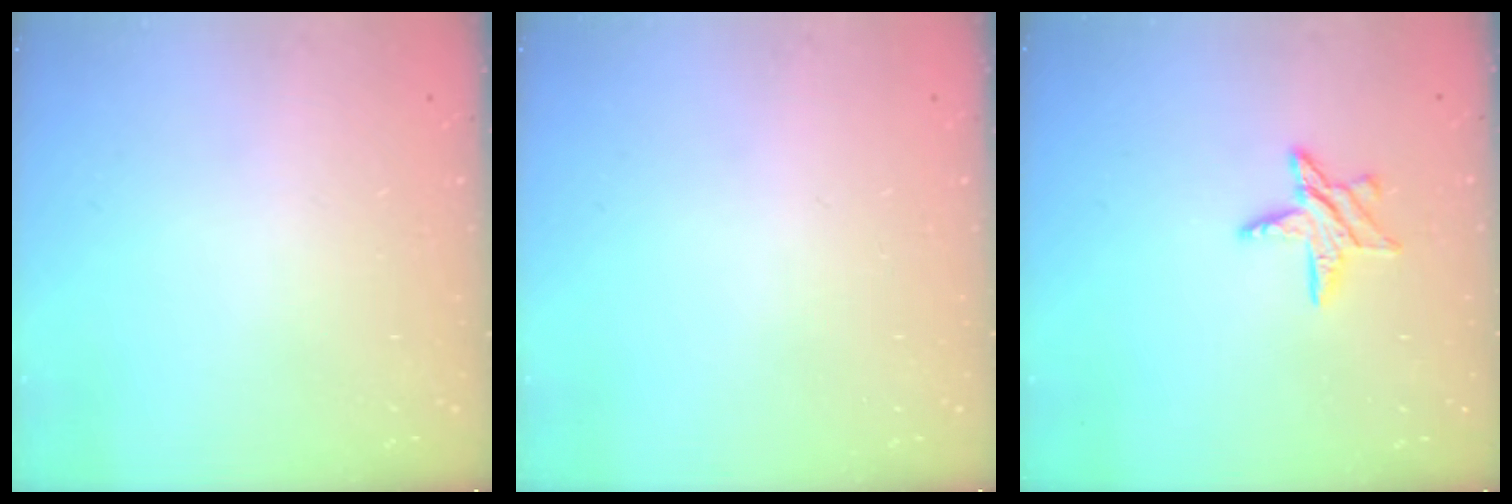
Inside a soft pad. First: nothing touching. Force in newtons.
{"total": 0.0}
{"total": 8.6, "press": 8.6, "slide": 0.5}